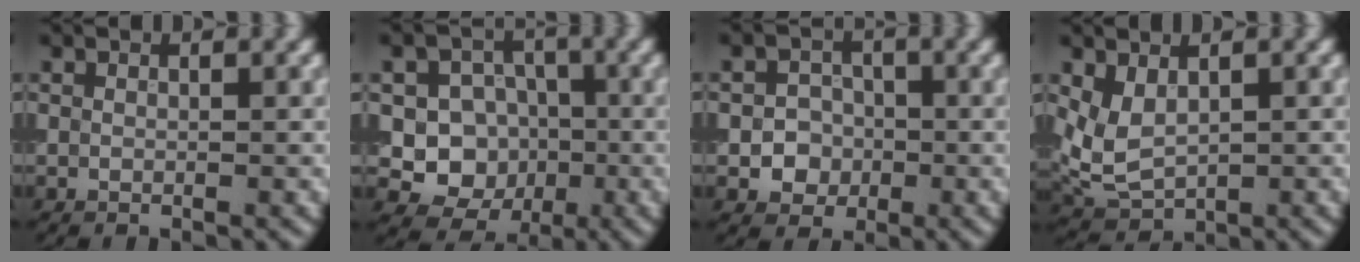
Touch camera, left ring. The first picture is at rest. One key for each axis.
{"total": 7.3, "fx": -1.1, "fy": 6.8, "fz": 2.5, "tx": -0.017, "ty": 0.006, "tz": -0.043}
{"total": 3.1, "fx": -0.7, "fy": 2.8, "fz": 1.1, "tx": 0.006, "ty": -0.001, "tz": -0.023}
{"total": 3.3, "fx": 0.7, "fy": 2.2, "fz": 2.4, "tx": -0.055, "ty": -0.004, "tz": 0.022}